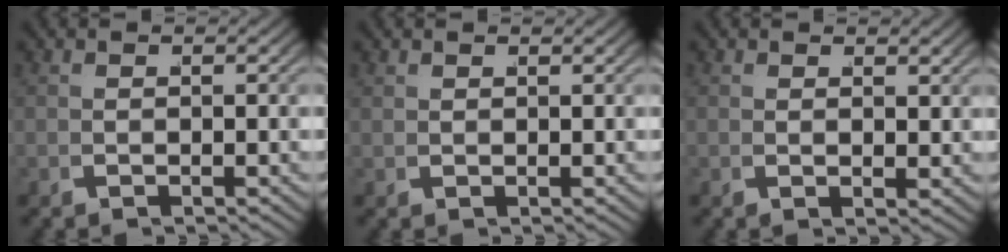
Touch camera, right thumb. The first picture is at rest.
{"total": 1.0, "force": [1.0, -0.3, 0.0], "torque": [0.005, 0.004, 0.024]}
{"total": 1.2, "force": [1.0, 0.3, 0.6], "torque": [-0.004, -0.001, 0.016]}